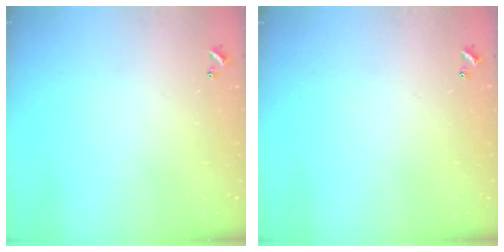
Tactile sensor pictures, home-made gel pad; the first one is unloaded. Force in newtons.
{"total": 0.0}